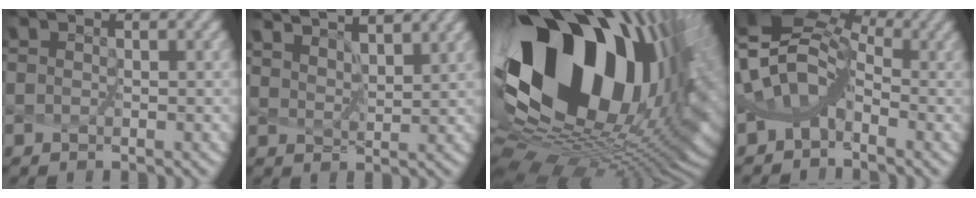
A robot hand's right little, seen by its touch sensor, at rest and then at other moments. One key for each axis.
{"total": 5.8, "fx": 5.5, "fy": 0.4, "fz": 1.8, "tx": -0.036, "ty": 0.002, "tz": 0.089}
{"total": 18.7, "fx": 4.7, "fy": 10.1, "fz": 15.0, "tx": -0.238, "ty": -0.022, "tz": 0.107}
{"total": 5.7, "fx": -1.1, "fy": 3.7, "fz": 4.2, "tx": -0.063, "ty": 0.016, "tz": -0.028}